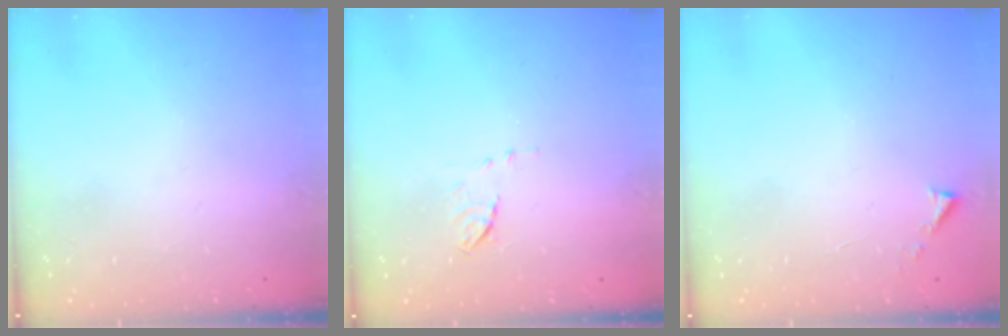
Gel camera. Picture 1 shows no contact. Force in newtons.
{"total": 5.3, "press": 5.3, "slide": 0.6}
{"total": 3.1, "press": 3.1, "slide": 0.4}